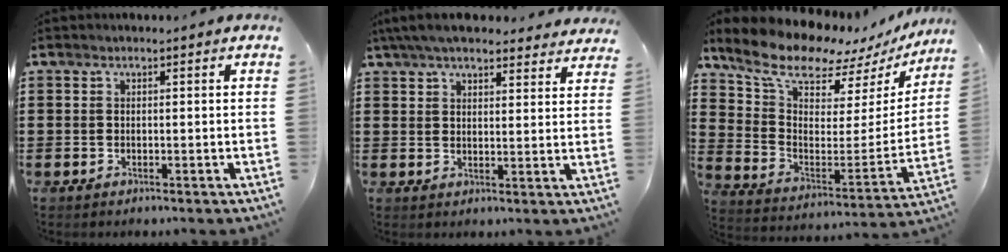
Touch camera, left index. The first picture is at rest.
{"total": 6.1, "force": [5.4, 1.2, 2.5], "torque": [-0.064, -0.011, 0.102]}
{"total": 10.8, "force": [9.6, 2.8, 4.2], "torque": [-0.116, -0.074, 0.164]}